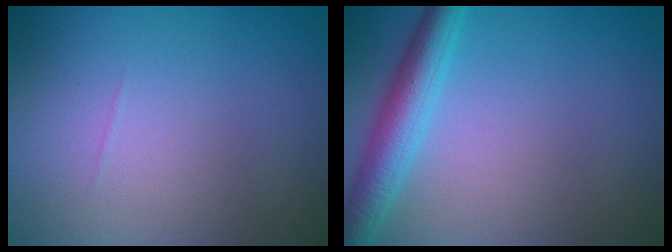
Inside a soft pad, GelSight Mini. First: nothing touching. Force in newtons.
{"total": 4.3, "press": 4.3, "slide": 0.1}